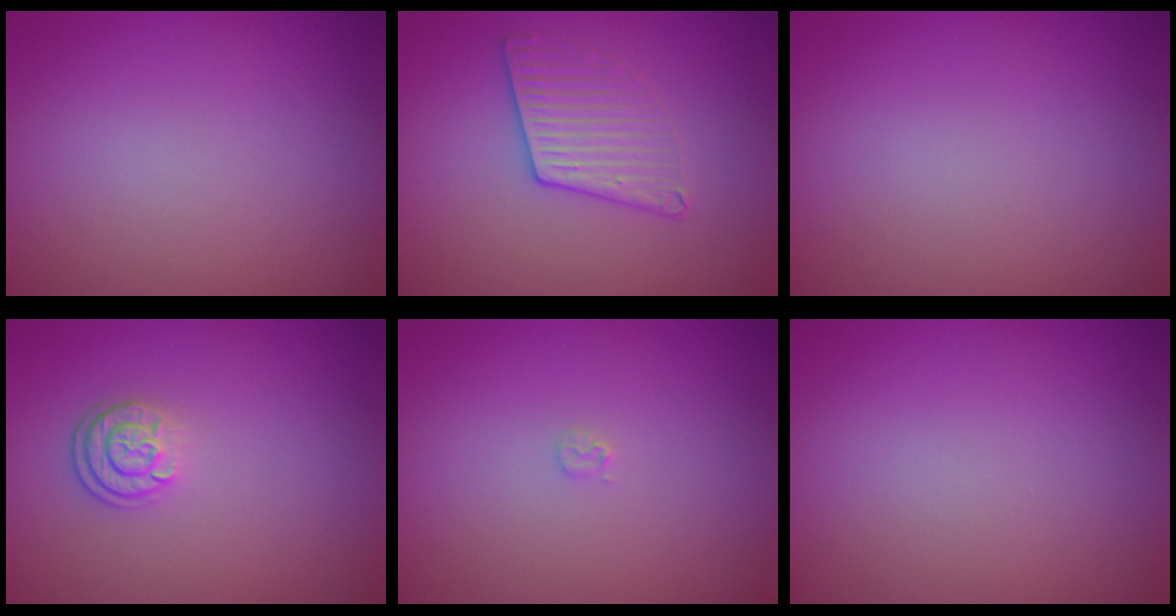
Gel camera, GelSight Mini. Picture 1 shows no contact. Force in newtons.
{"total": 2.3, "press": 1.9, "slide": 1.3}
{"total": 0.0}
{"total": 2.3, "press": 1.7, "slide": 1.4}
{"total": 0.5, "press": 0.5, "slide": 0.1}
{"total": 0.0}